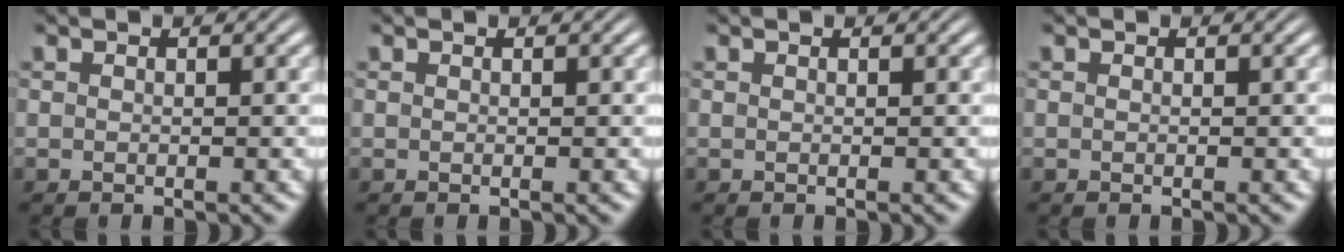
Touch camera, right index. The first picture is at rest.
{"total": 0.0}
{"total": 0.0}
{"total": 0.0}